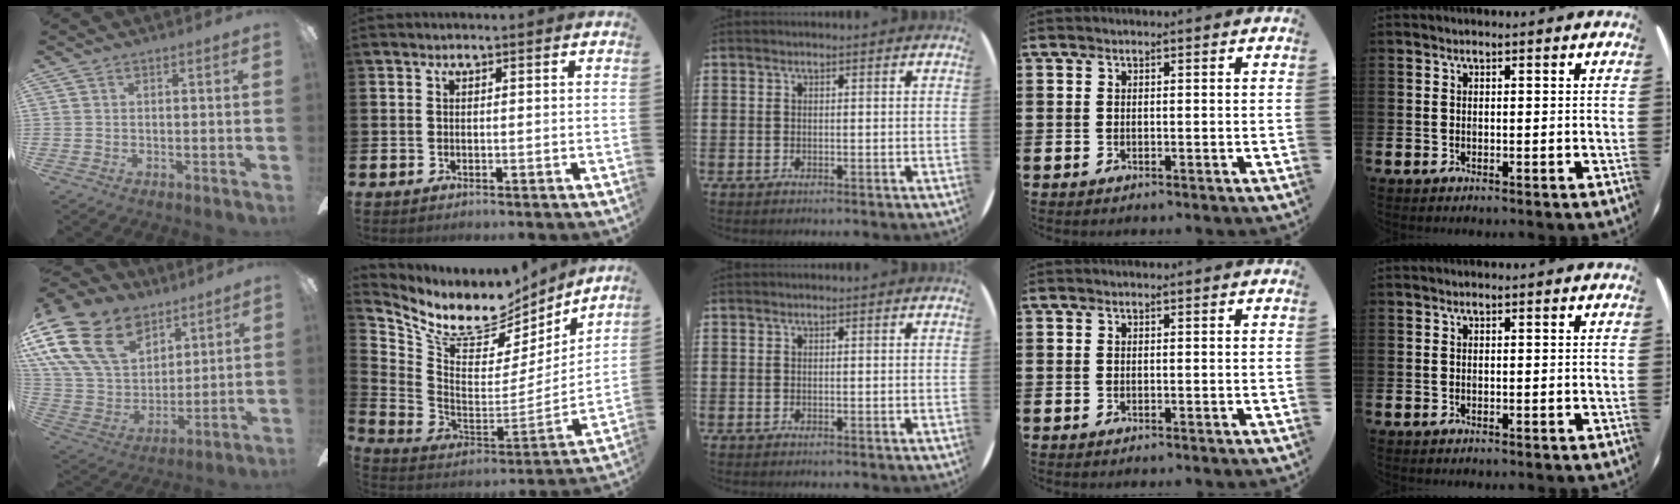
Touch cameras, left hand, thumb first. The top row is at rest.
{"thumb": {"total": 23.8, "force": [12.2, 15.8, 13.0], "torque": [-0.282, -0.057, 0.228]}, "index": {"total": 9.9, "force": [8.6, 4.1, 2.7], "torque": [-0.094, -0.069, 0.147]}}